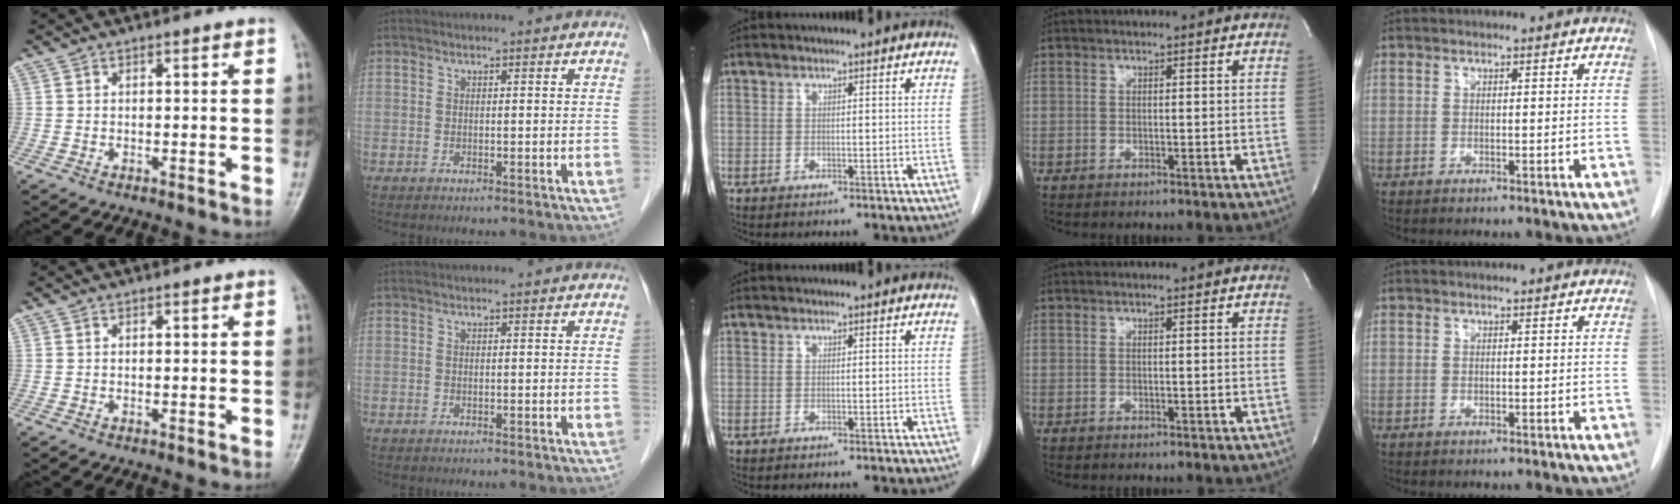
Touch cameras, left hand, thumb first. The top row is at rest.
{}